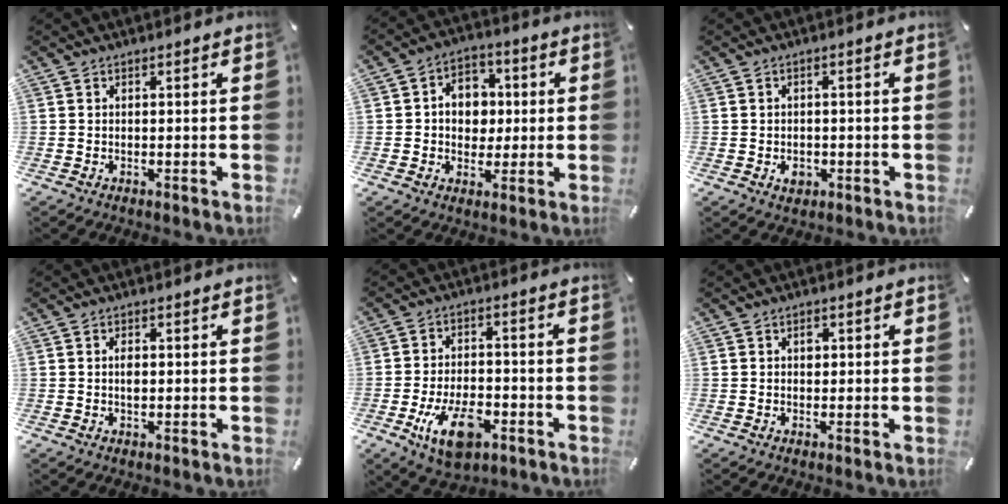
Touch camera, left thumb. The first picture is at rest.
{"total": 8.6, "force": [0.2, 7.4, 4.4], "torque": [-0.063, 0.015, 0.003]}
{"total": 3.2, "force": [-1.1, 2.5, 1.7], "torque": [-0.020, 0.002, -0.020]}
{"total": 1.8, "force": [0.1, 1.0, 1.5], "torque": [-0.032, 0.003, 0.000]}
{"total": 11.6, "force": [-5.1, 6.2, 8.3], "torque": [-0.150, 0.009, -0.091]}
{"total": 1.5, "force": [0.3, 1.2, 0.9], "torque": [0.006, -0.003, -0.002]}